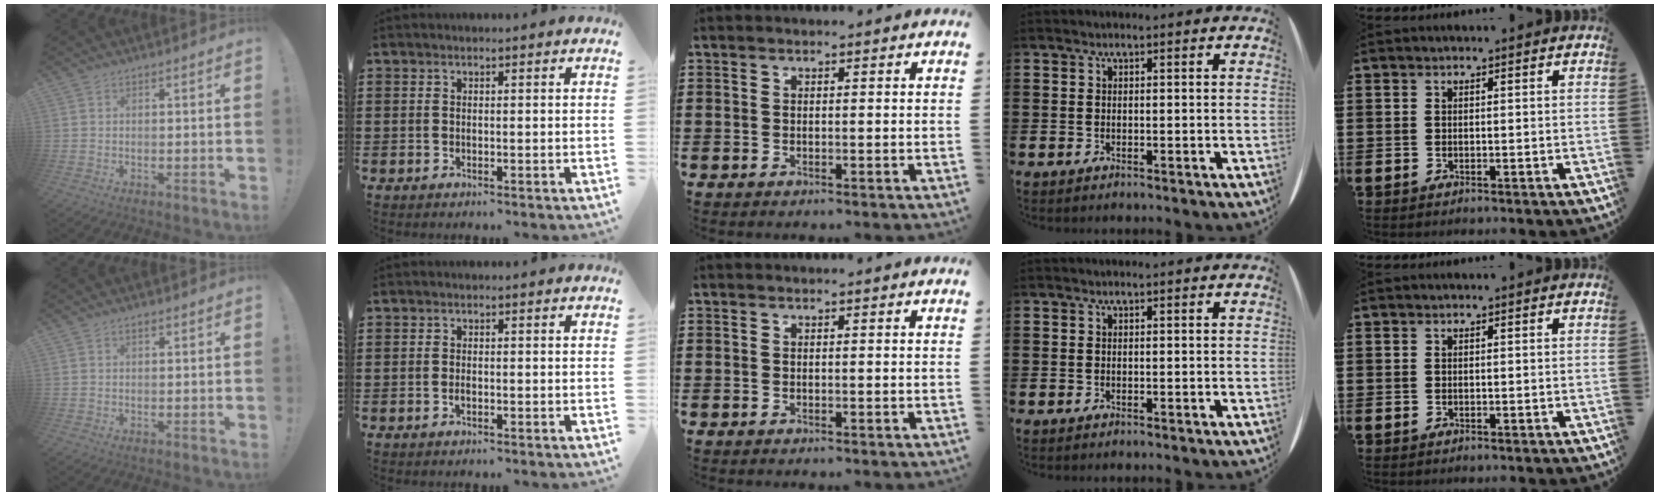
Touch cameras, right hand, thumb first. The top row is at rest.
{"thumb": {"total": 0.8, "force": [0.6, 0.4, 0.5], "torque": [-0.007, 0.000, 0.009]}, "index": {"total": 0.7, "force": [-0.3, 0.3, 0.6], "torque": [-0.012, -0.005, -0.004]}}